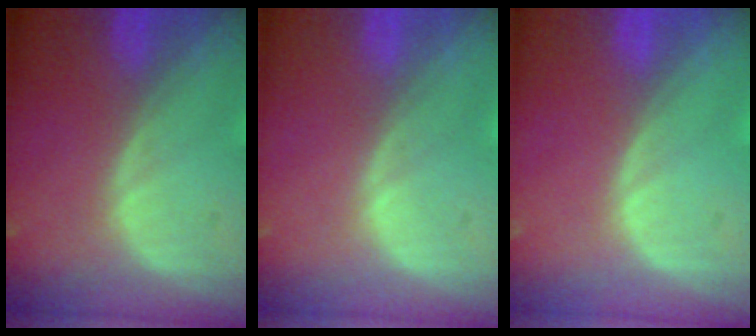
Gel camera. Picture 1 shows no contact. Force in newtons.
{"total": 0.0}
{"total": 0.0}